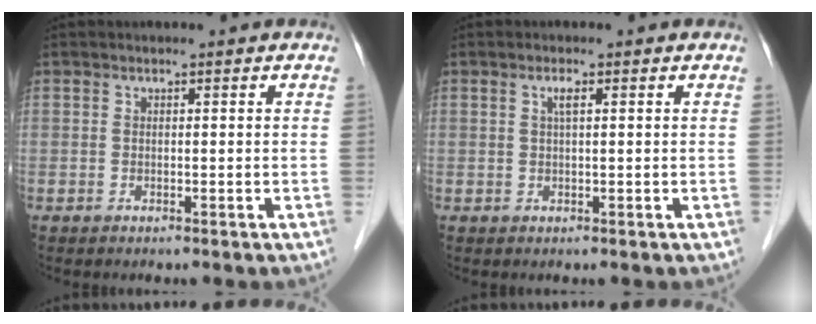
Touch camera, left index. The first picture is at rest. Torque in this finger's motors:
{"motor_torque": [0.24, -0.02, -0.01, 0.03]}